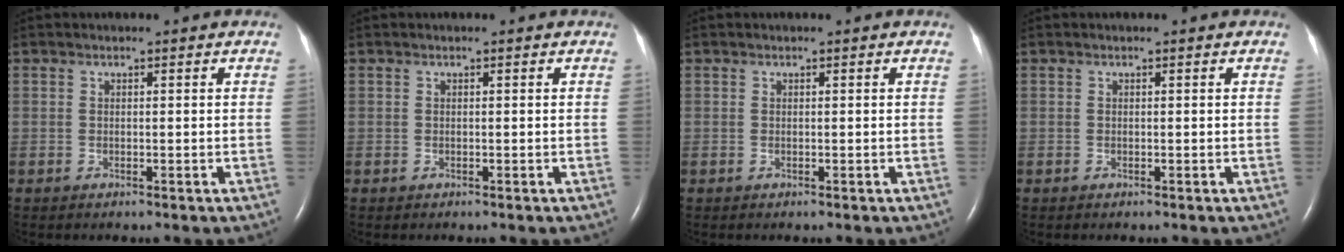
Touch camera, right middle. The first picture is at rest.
{"total": 0.0}
{"total": 0.0}
{"total": 0.0}